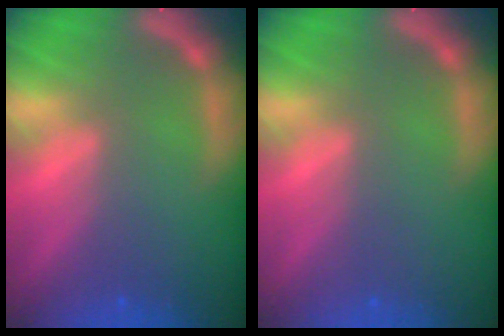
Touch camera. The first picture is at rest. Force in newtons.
{"total": 0.0}